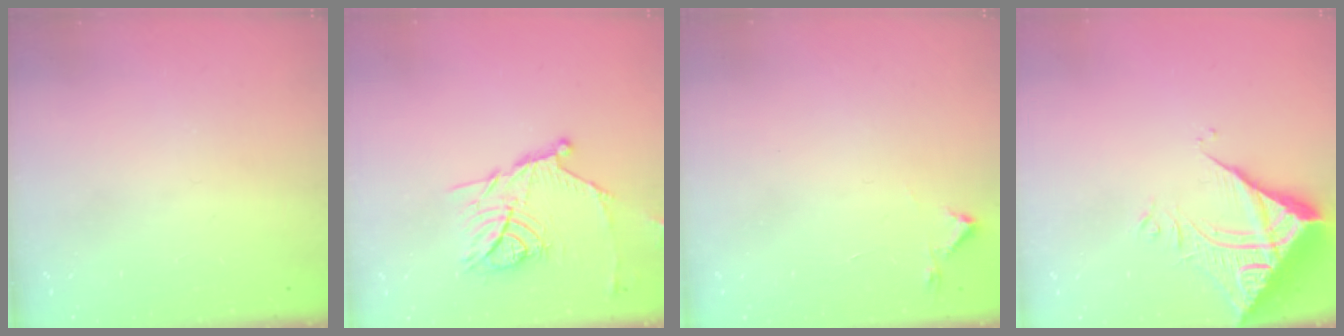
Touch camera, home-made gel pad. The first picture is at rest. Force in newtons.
{"total": 14.1, "press": 14.1, "slide": 0.2}
{"total": 2.7, "press": 2.6, "slide": 0.4}
{"total": 9.0, "press": 8.9, "slide": 0.8}